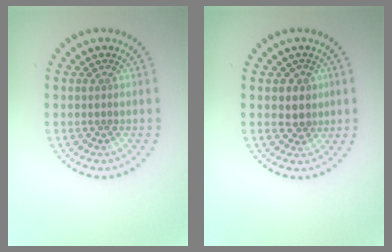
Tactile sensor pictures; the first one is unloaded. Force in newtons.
{"total": 2.5, "press": 2.2, "slide": 1.1}